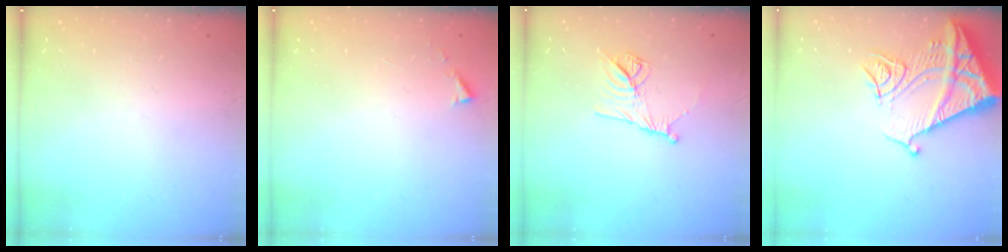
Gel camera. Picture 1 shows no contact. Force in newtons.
{"total": 2.9, "press": 2.9, "slide": 0.4}
{"total": 9.9, "press": 9.8, "slide": 1.2}
{"total": 15.1, "press": 15.1, "slide": 1.5}